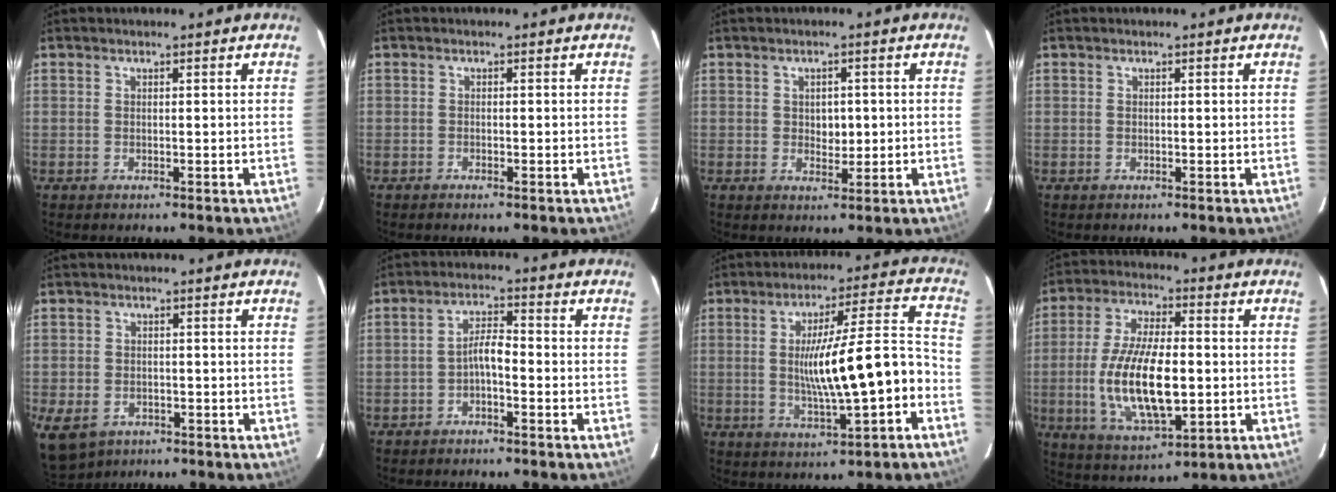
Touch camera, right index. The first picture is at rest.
{"total": 0.7, "force": [-0.6, 0.1, 0.3], "torque": [-0.007, 0.000, -0.012]}
{"total": 3.3, "force": [0.0, 2.5, 2.2], "torque": [-0.032, 0.004, 0.003]}
{"total": 0.0}
{"total": 7.8, "force": [-4.2, 5.5, 3.6], "torque": [-0.091, -0.017, -0.064]}
{"total": 3.4, "force": [-2.0, 0.9, 2.6], "torque": [-0.053, 0.013, -0.034]}
{"total": 14.4, "force": [-3.0, 1.8, 13.9], "torque": [-0.217, 0.005, -0.035]}
{"total": 16.8, "force": [-2.1, 6.8, 15.2], "torque": [-0.302, -0.011, -0.029]}